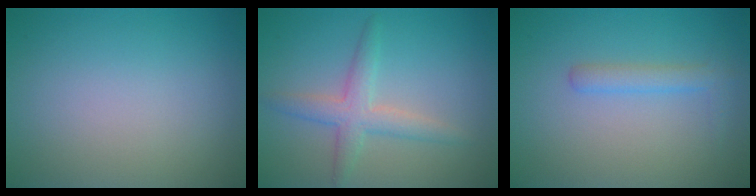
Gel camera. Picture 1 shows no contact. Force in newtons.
{"total": 3.1, "press": 3.1, "slide": 0.1}
{"total": 1.9, "press": 1.9, "slide": 0.2}